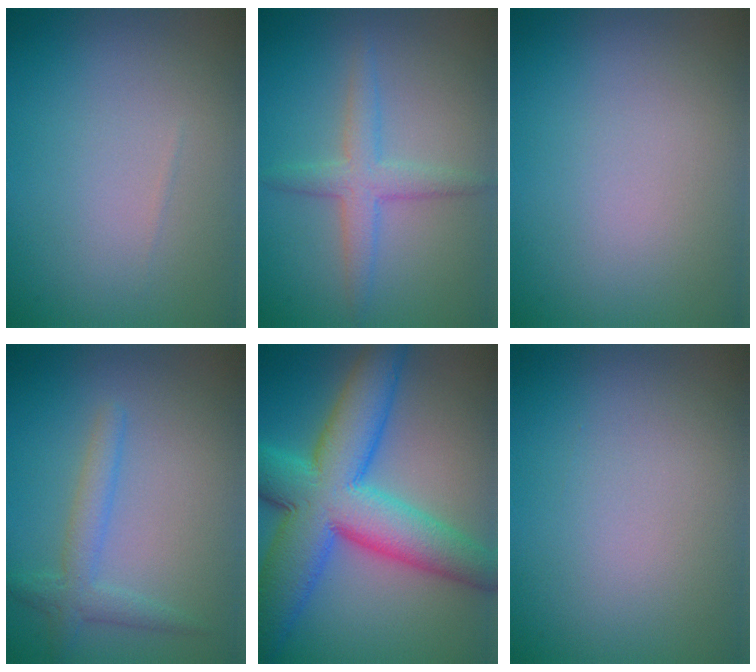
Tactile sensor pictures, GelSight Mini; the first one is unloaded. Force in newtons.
{"total": 2.9, "press": 2.9, "slide": 0.1}
{"total": 0.0}
{"total": 2.4, "press": 2.4, "slide": 0.2}
{"total": 11.9, "press": 11.9, "slide": 0.3}
{"total": 0.0}